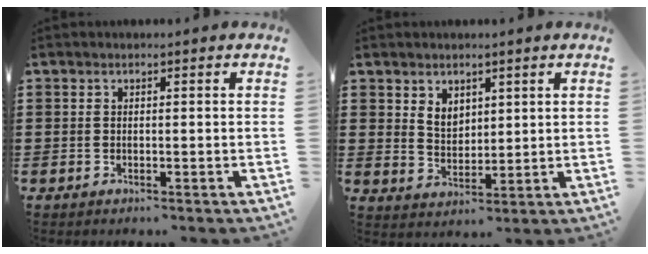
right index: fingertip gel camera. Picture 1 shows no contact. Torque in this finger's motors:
{"motor_torque": [0.57, 0.52, 0.08, 0.07]}